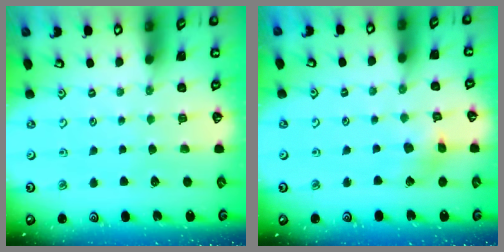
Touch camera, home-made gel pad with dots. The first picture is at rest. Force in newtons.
{"total": 5.8, "press": 5.8, "slide": 0.6}